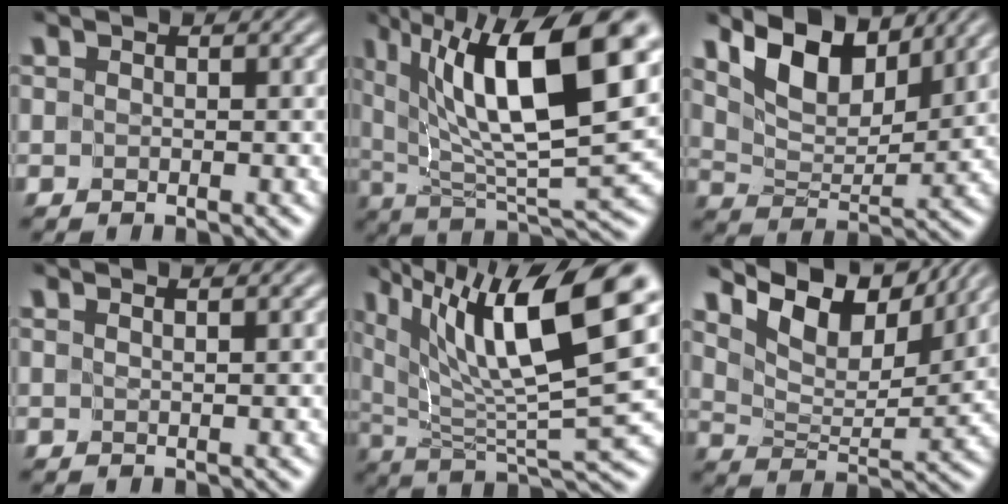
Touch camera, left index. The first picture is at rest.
{"total": 14.1, "force": [5.6, 4.0, 12.3], "torque": [-0.201, 0.005, 0.097]}
{"total": 6.7, "force": [4.6, 2.9, 3.9], "torque": [-0.080, 0.000, 0.081]}
{"total": 2.1, "force": [1.7, 0.4, 1.1], "torque": [-0.003, 0.005, 0.003]}
{"total": 13.2, "force": [6.2, 2.9, 11.2], "torque": [-0.191, 0.008, 0.115]}
{"total": 10.0, "force": [7.7, 3.4, 5.4], "torque": [-0.111, 0.006, 0.121]}